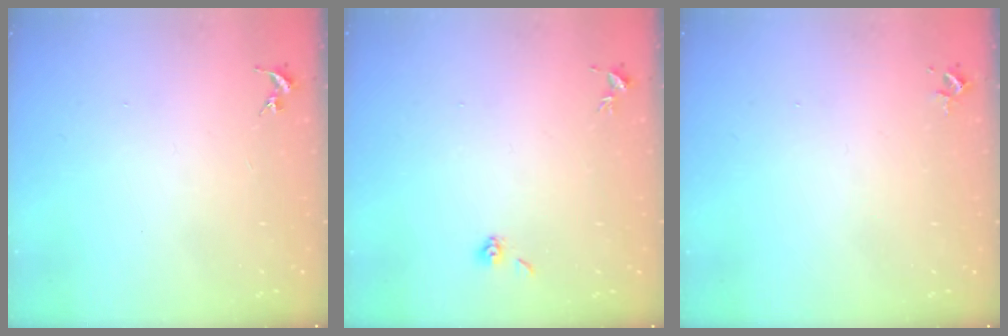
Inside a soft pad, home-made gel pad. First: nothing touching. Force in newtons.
{"total": 3.7, "press": 3.5, "slide": 1.4}
{"total": 2.4, "press": 2.4, "slide": 0.3}